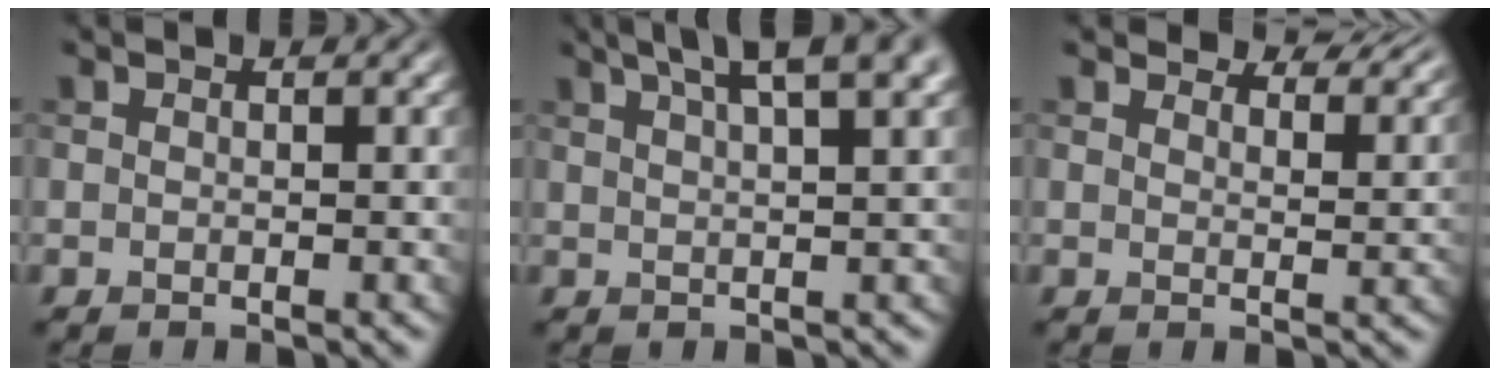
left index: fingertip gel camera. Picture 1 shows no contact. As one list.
[{"total": 7.4, "force": [4.7, 2.0, 5.3], "torque": [-0.059, 0.032, 0.046]}, {"total": 5.6, "force": [5.2, 1.2, 1.5], "torque": [-0.033, -0.001, 0.061]}]